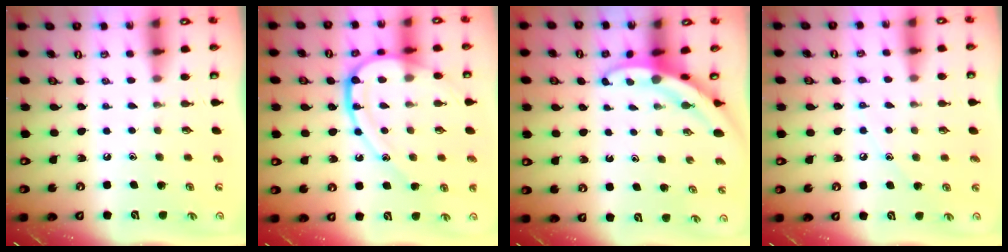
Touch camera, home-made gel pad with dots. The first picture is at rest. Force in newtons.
{"total": 15.3, "press": 15.2, "slide": 1.6}
{"total": 3.3, "press": 3.3, "slide": 0.2}
{"total": 5.9, "press": 5.9, "slide": 0.5}